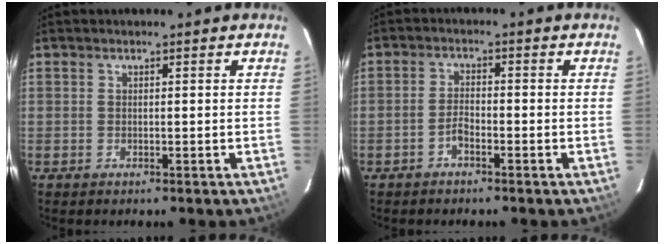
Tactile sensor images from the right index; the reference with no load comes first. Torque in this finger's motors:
{"motor_torque": [-0.13, -0.10, -0.04, 0.00]}